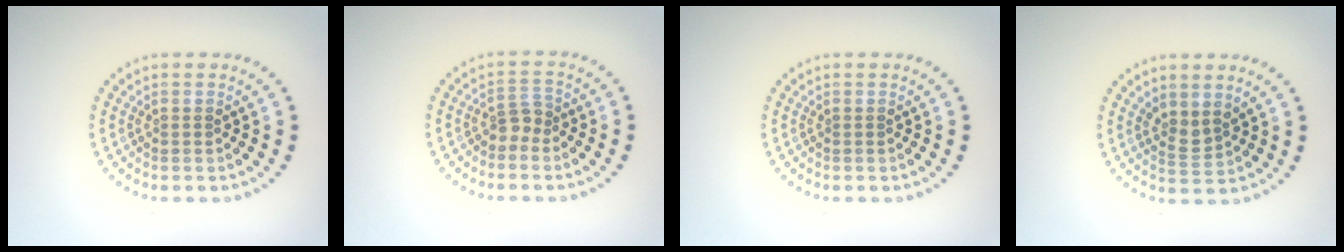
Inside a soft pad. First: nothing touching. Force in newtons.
{"total": 1.8, "press": 1.3, "slide": 1.3}
{"total": 0.0}
{"total": 1.9, "press": 1.4, "slide": 1.3}